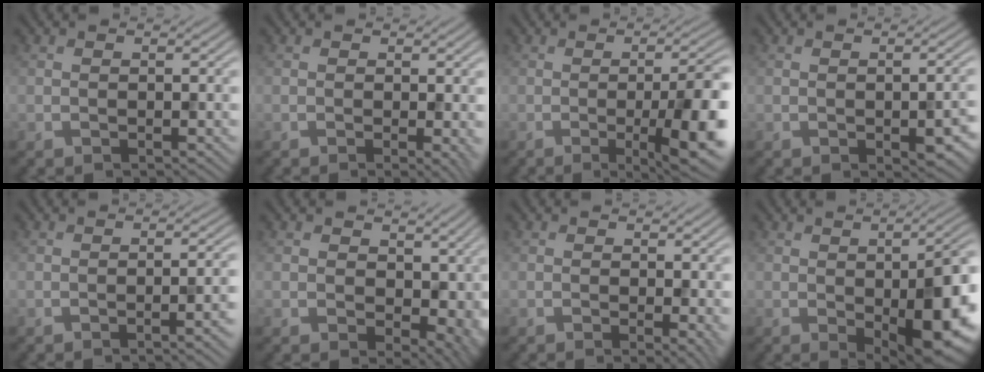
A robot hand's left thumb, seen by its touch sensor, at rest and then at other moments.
{"total": 1.8, "force": [-0.2, 0.3, 1.7], "torque": [-0.024, -0.005, -0.005]}
{"total": 10.5, "force": [-2.5, 2.4, 9.9], "torque": [-0.133, -0.003, -0.040]}
{"total": 3.8, "force": [-1.2, 1.6, 3.2], "torque": [-0.043, -0.010, -0.011]}
{"total": 4.0, "force": [-1.4, 0.9, 3.6], "torque": [-0.033, 0.007, -0.025]}
{"total": 8.5, "force": [0.5, 5.9, 6.1], "torque": [-0.096, -0.028, 0.022]}
{"total": 2.0, "force": [0.0, 0.5, 2.0], "torque": [-0.027, -0.005, -0.002]}
{"total": 13.2, "force": [-2.4, 5.4, 11.8], "torque": [-0.147, -0.017, -0.024]}